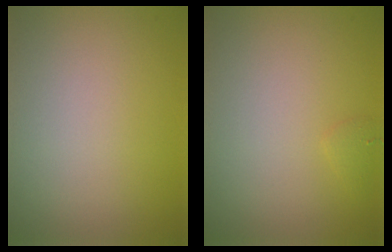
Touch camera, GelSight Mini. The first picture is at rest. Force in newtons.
{"total": 0.6, "press": 0.6, "slide": 0.1}